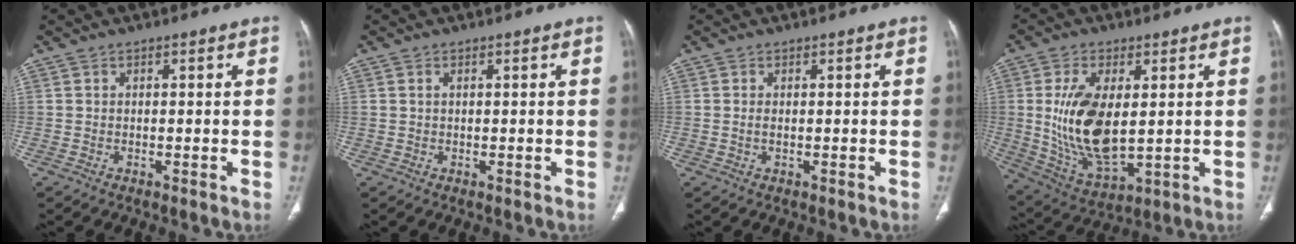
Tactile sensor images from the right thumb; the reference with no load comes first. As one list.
[{"total": 0.6, "force": [0.2, 0.4, 0.4], "torque": [-0.010, 0.003, 0.006]}, {"total": 1.0, "force": [0.0, 0.4, 0.9], "torque": [-0.021, -0.001, 0.002]}, {"total": 15.5, "force": [1.4, 7.9, 13.3], "torque": [-0.250, -0.021, 0.044]}]